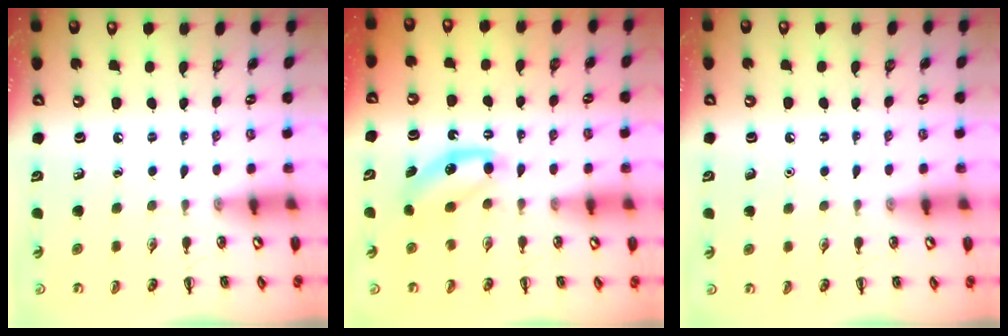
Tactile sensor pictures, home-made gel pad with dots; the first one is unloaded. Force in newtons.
{"total": 4.8, "press": 4.6, "slide": 1.4}
{"total": 1.5, "press": 1.5, "slide": 0.1}